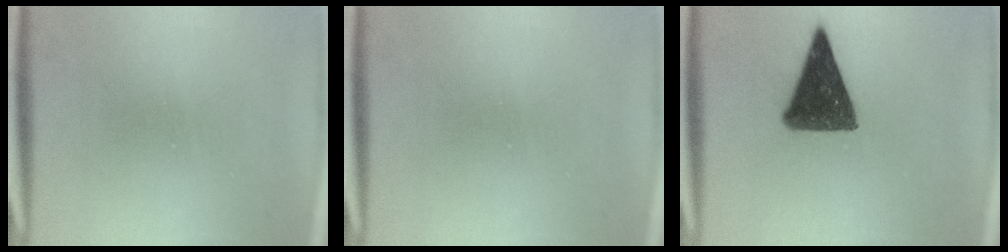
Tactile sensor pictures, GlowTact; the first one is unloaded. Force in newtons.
{"total": 0.0}
{"total": 11.5}